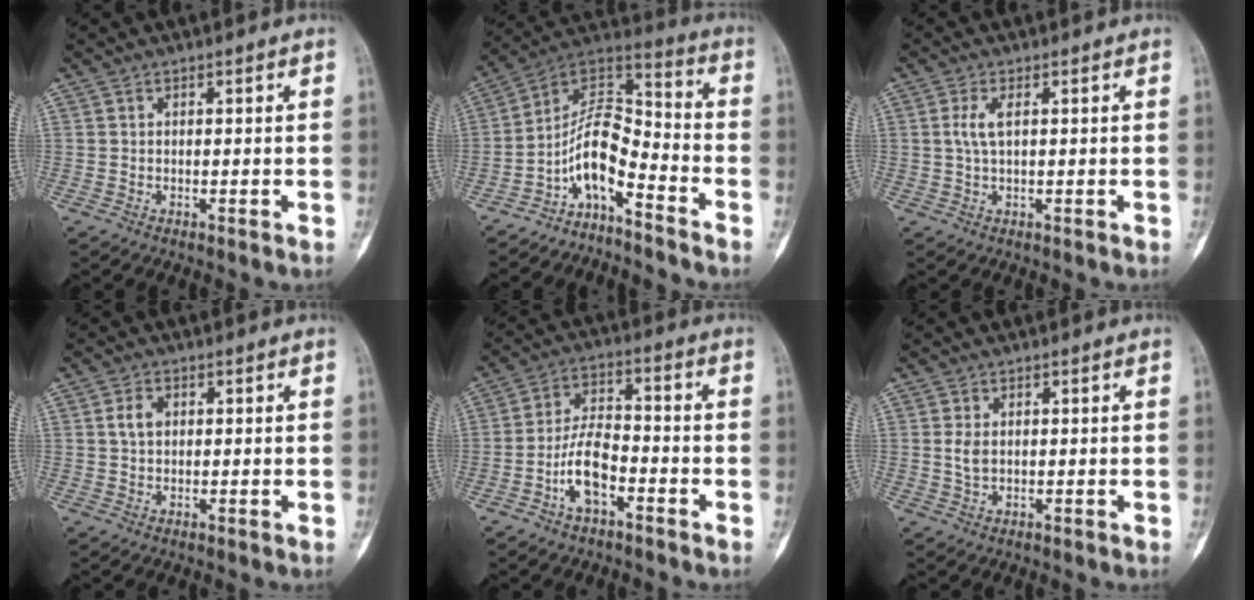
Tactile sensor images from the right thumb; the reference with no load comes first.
{"total": 10.6, "force": [-6.5, 4.2, 7.2], "torque": [-0.120, 0.104, -0.124]}
{"total": 3.1, "force": [0.6, 1.0, 2.8], "torque": [-0.073, 0.005, 0.015]}
{"total": 3.0, "force": [0.7, 2.1, 2.1], "torque": [-0.037, 0.004, 0.011]}
{"total": 8.7, "force": [-3.8, 4.2, 6.6], "torque": [-0.121, 0.037, -0.074]}
{"total": 2.5, "force": [0.3, 1.5, 2.0], "torque": [-0.039, -0.002, 0.008]}